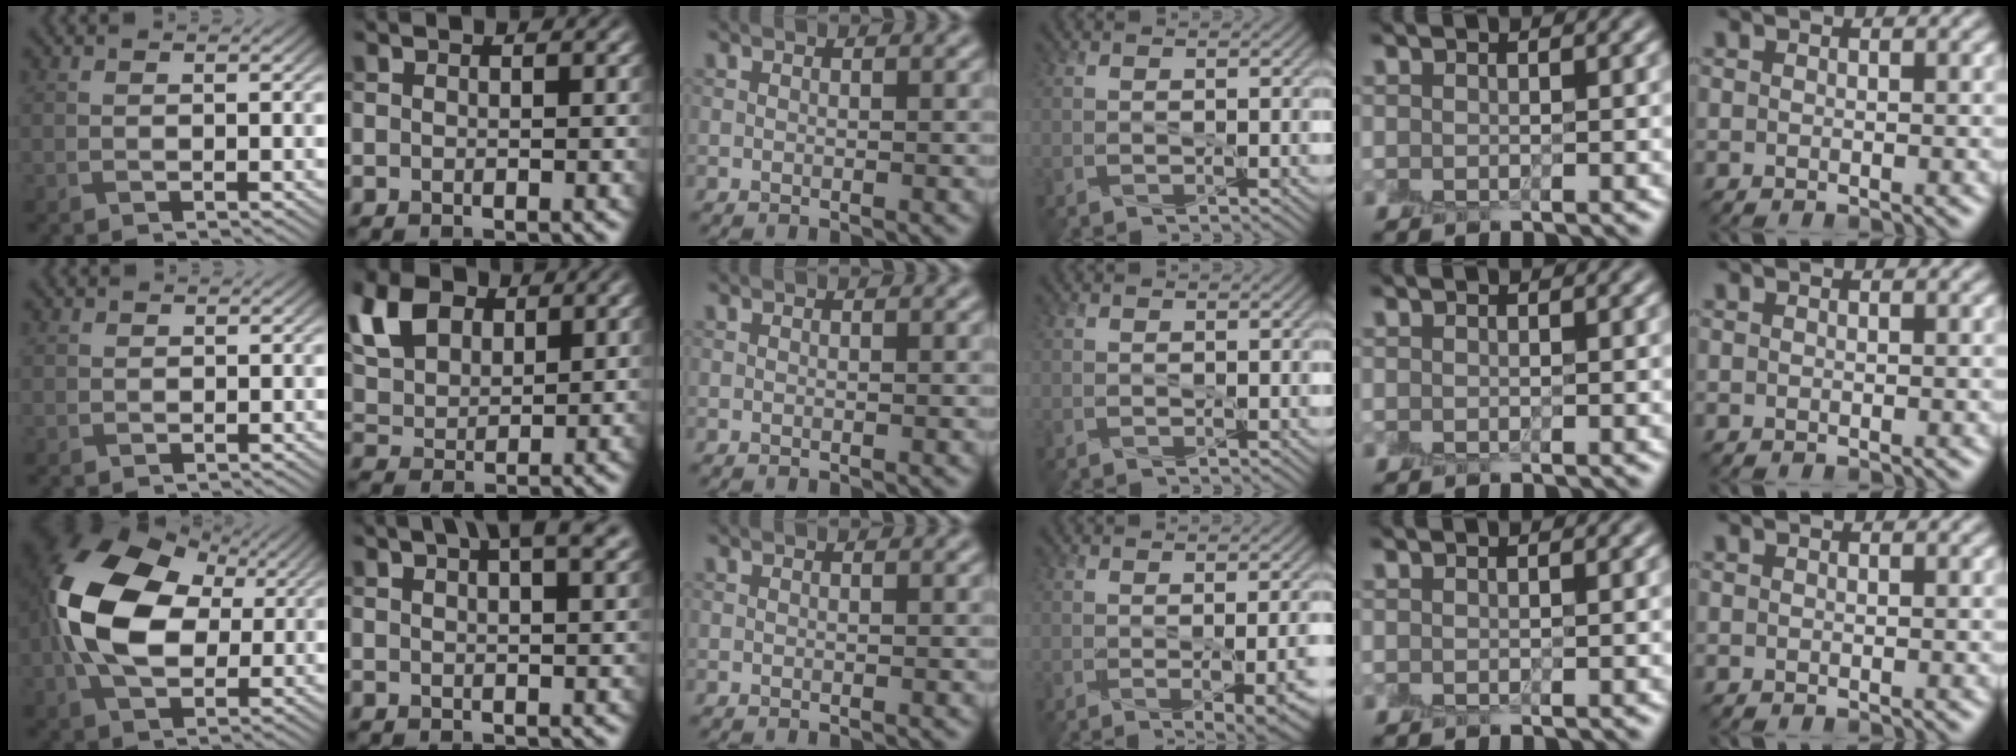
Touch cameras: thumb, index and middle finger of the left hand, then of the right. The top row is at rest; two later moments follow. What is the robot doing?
{"motion": "peel", "object": "small bumper sticker"}